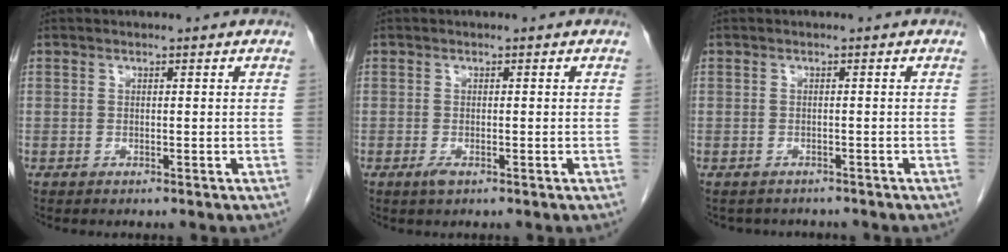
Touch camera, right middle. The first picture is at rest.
{"total": 1.2, "force": [-0.6, 0.4, 0.9], "torque": [-0.018, -0.002, -0.009]}
{"total": 3.3, "force": [-2.9, 1.6, 0.2], "torque": [-0.004, 0.003, -0.037]}